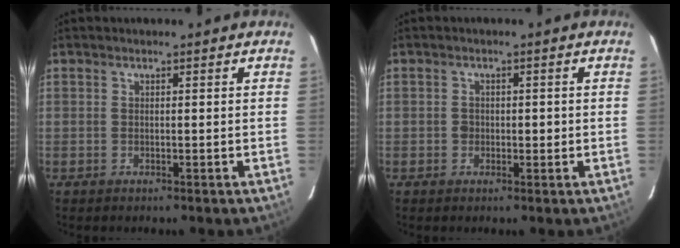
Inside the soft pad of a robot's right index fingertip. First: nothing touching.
{"total": 1.9, "force": [-0.2, 1.5, 1.1], "torque": [-0.017, 0.005, -0.002]}